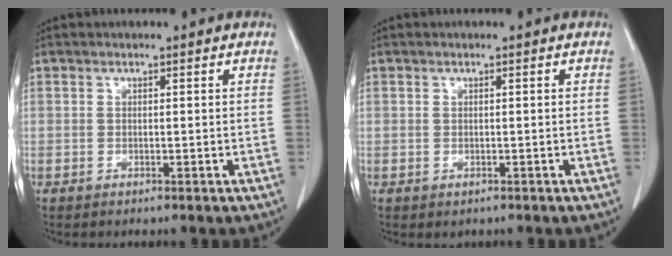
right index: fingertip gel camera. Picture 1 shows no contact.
{"total": 0.5, "force": [-0.1, 0.5, 0.2], "torque": [-0.004, 0.001, 0.001]}